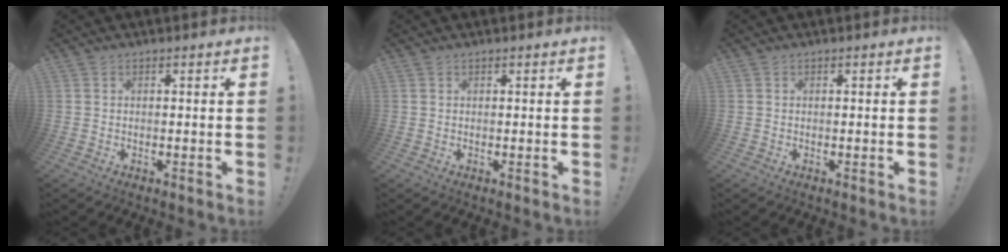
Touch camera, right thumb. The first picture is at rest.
{"total": 0.0}
{"total": 0.0}